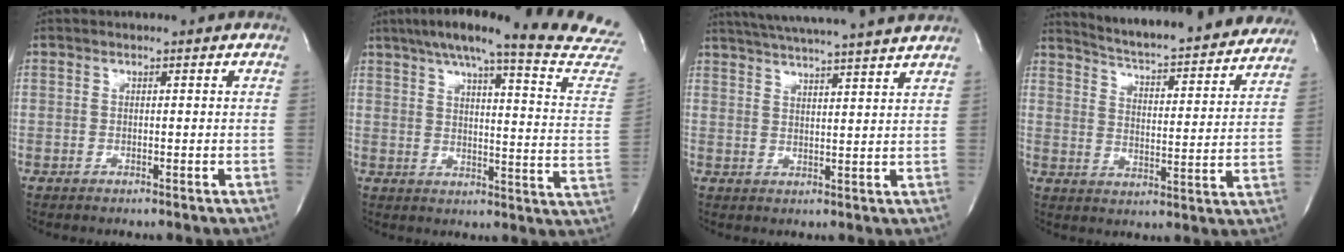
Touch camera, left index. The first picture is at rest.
{"total": 25.9, "force": [22.8, -0.2, 12.2], "torque": [-0.176, -0.080, 0.271]}
{"total": 17.5, "force": [15.7, -0.9, 7.7], "torque": [-0.136, -0.006, 0.212]}
{"total": 24.0, "force": [22.4, 3.0, 8.3], "torque": [-0.125, -0.055, 0.281]}